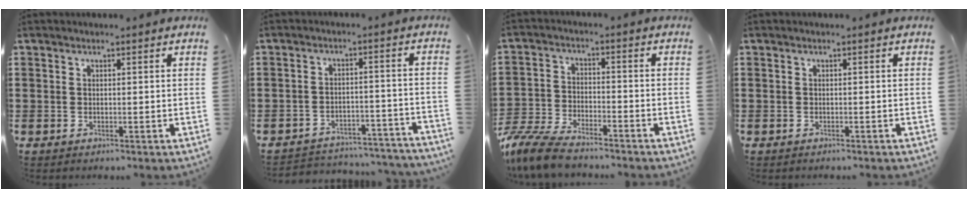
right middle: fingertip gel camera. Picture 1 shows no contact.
{"total": 3.9, "force": [-3.9, 0.5, 0.5], "torque": [-0.012, 0.005, -0.082]}
{"total": 7.3, "force": [-6.6, 1.5, 2.7], "torque": [-0.078, 0.004, -0.135]}
{"total": 0.0}